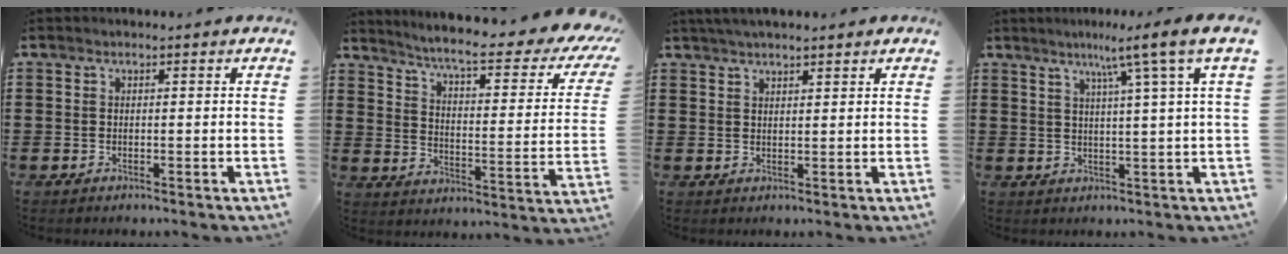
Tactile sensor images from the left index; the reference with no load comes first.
{"total": 7.6, "force": [5.7, 0.2, 5.0], "torque": [-0.102, -0.046, 0.084]}
{"total": 2.3, "force": [2.1, 0.2, 1.0], "torque": [-0.023, 0.006, 0.040]}
{"total": 6.9, "force": [3.8, -1.5, 5.6], "torque": [-0.103, -0.014, 0.054]}